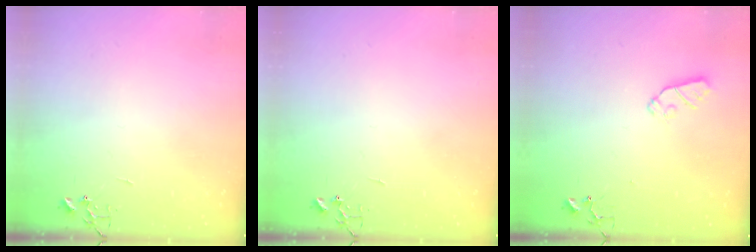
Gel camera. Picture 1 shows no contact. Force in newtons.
{"total": 0.0}
{"total": 6.6, "press": 6.6, "slide": 0.2}